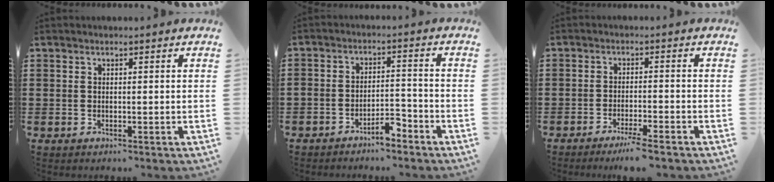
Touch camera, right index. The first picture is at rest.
{"total": 4.1, "force": [-3.7, 0.8, 1.6], "torque": [-0.026, 0.011, -0.073]}
{"total": 3.3, "force": [-2.8, -0.4, 1.6], "torque": [-0.034, -0.008, -0.055]}